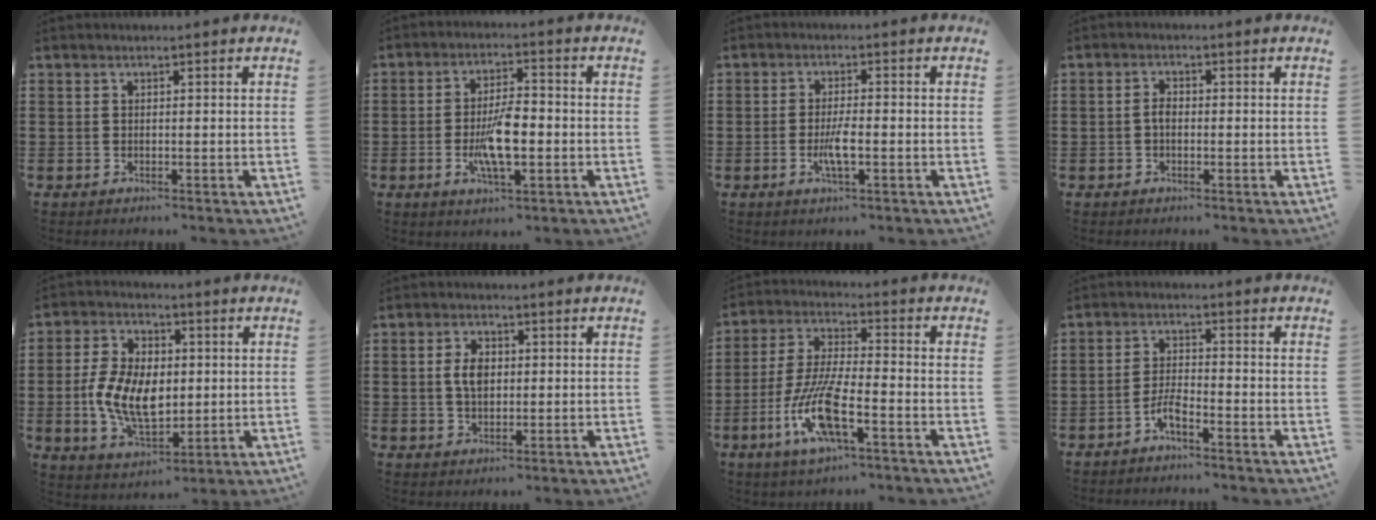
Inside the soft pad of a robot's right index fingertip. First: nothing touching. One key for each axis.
{"total": 7.8, "fx": -1.6, "fy": 2.7, "fz": 7.1, "tx": -0.154, "ty": -0.006, "tz": -0.035}
{"total": 3.7, "fx": -1.1, "fy": 0.7, "fz": 3.4, "tx": -0.072, "ty": -0.004, "tz": -0.024}
{"total": 1.8, "fx": -0.4, "fy": 1.0, "fz": 1.5, "tx": -0.037, "ty": 0.000, "tz": -0.011}
{"total": 10.1, "fx": -0.7, "fy": 6.2, "fz": 8.0, "tx": -0.180, "ty": 0.010, "tz": -0.014}
{"total": 4.2, "fx": 0.4, "fy": 2.4, "fz": 3.4, "tx": -0.080, "ty": 0.008, "tz": 0.004}
{"total": 10.4, "fx": -4.8, "fy": 2.3, "fz": 9.0, "tx": -0.207, "ty": -0.015, "tz": -0.094}
{"total": 3.1, "fx": -2.0, "fy": 0.4, "fz": 2.3, "tx": -0.056, "ty": -0.002, "tz": -0.041}